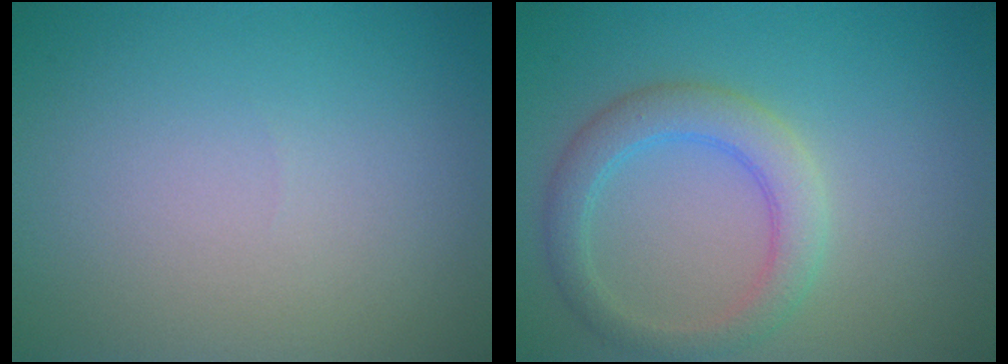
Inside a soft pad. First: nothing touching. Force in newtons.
{"total": 3.6, "press": 3.6, "slide": 0.2}